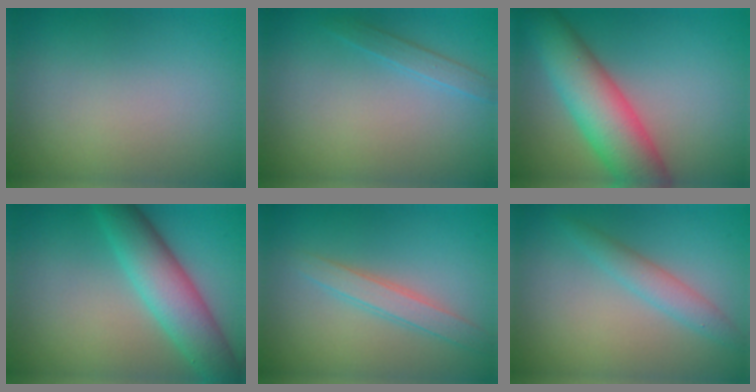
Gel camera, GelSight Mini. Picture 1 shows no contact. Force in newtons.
{"total": 1.3, "press": 1.3, "slide": 0.1}
{"total": 8.2, "press": 8.2, "slide": 0.3}
{"total": 6.4, "press": 6.4, "slide": 0.0}
{"total": 2.3, "press": 2.3, "slide": 0.1}
{"total": 2.3, "press": 2.3, "slide": 0.1}